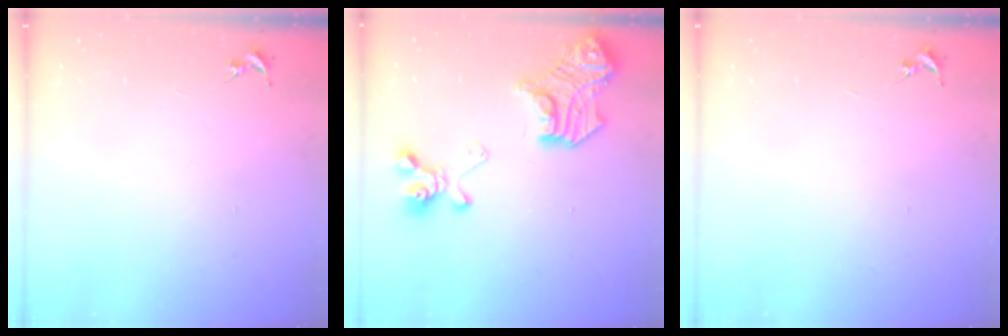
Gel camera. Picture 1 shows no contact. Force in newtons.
{"total": 23.0, "press": 22.9, "slide": 2.0}
{"total": 0.0}